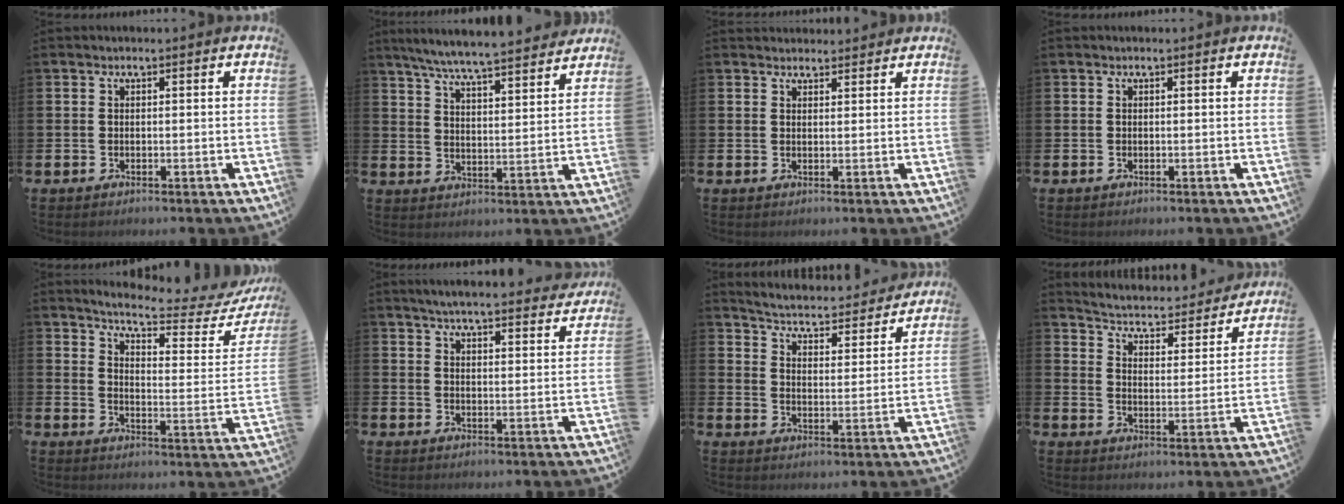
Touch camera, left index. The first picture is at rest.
{"total": 7.1, "force": [6.8, 0.0, 2.1], "torque": [-0.063, -0.046, 0.118]}
{"total": 2.1, "force": [2.0, 0.6, -0.1], "torque": [0.011, -0.008, 0.035]}
{"total": 0.0}
{"total": 5.9, "force": [5.3, 0.2, 2.6], "torque": [-0.057, -0.044, 0.081]}
{"total": 5.5, "force": [5.3, 0.2, 1.4], "torque": [-0.026, -0.032, 0.092]}
{"total": 4.6, "force": [4.5, 0.5, 0.7], "torque": [-0.038, -0.044, 0.070]}
{"total": 4.2, "force": [4.0, 1.0, 0.8], "torque": [-0.038, -0.038, 0.060]}